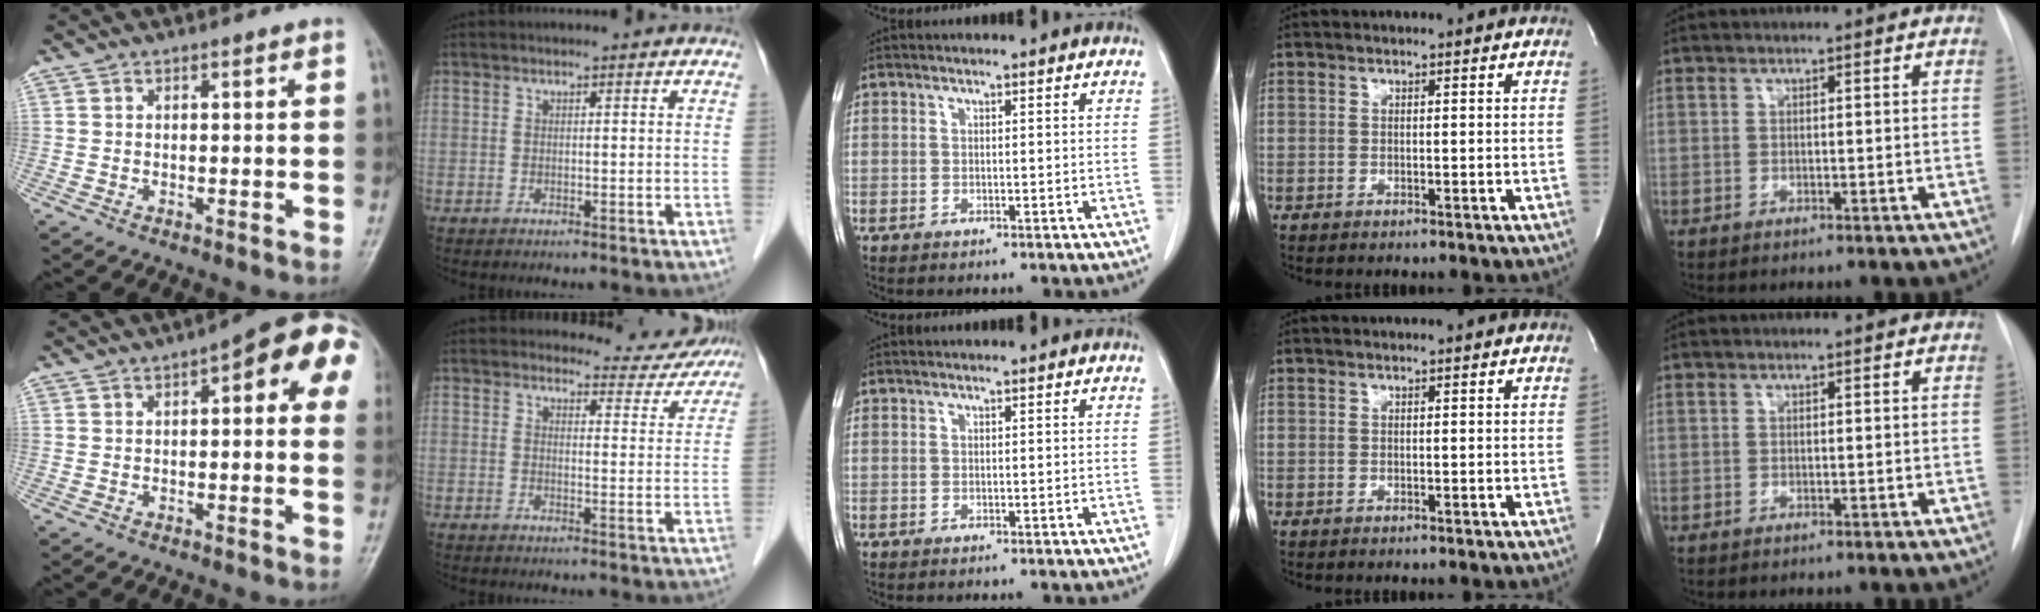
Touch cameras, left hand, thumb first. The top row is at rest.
{"thumb": {"total": 11.9, "force": [3.6, 4.3, 10.5], "torque": [-0.099, 0.019, 0.029]}, "index": {"total": 7.4, "force": [7.2, 1.7, -0.2], "torque": [0.012, -0.015, 0.072]}}